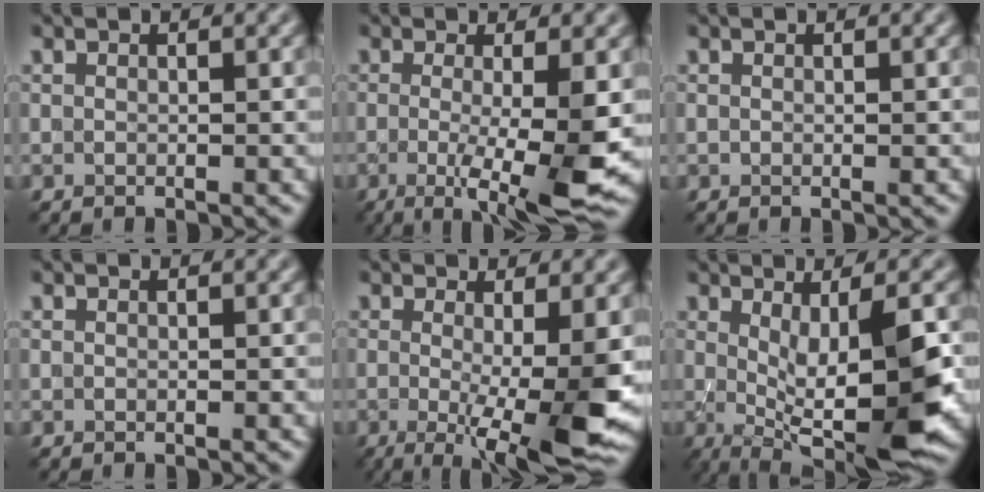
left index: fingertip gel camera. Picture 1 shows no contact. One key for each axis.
{"total": 7.2, "fx": -1.2, "fy": 1.3, "fz": 6.9, "tx": -0.104, "ty": -0.017, "tz": -0.014}
{"total": 0.0}
{"total": 0.0}
{"total": 8.8, "fx": -1.2, "fy": 1.8, "fz": 8.6, "tx": -0.116, "ty": -0.021, "tz": -0.013}
{"total": 8.4, "fx": -0.4, "fy": 2.2, "fz": 8.1, "tx": -0.118, "ty": -0.008, "tz": -0.001}